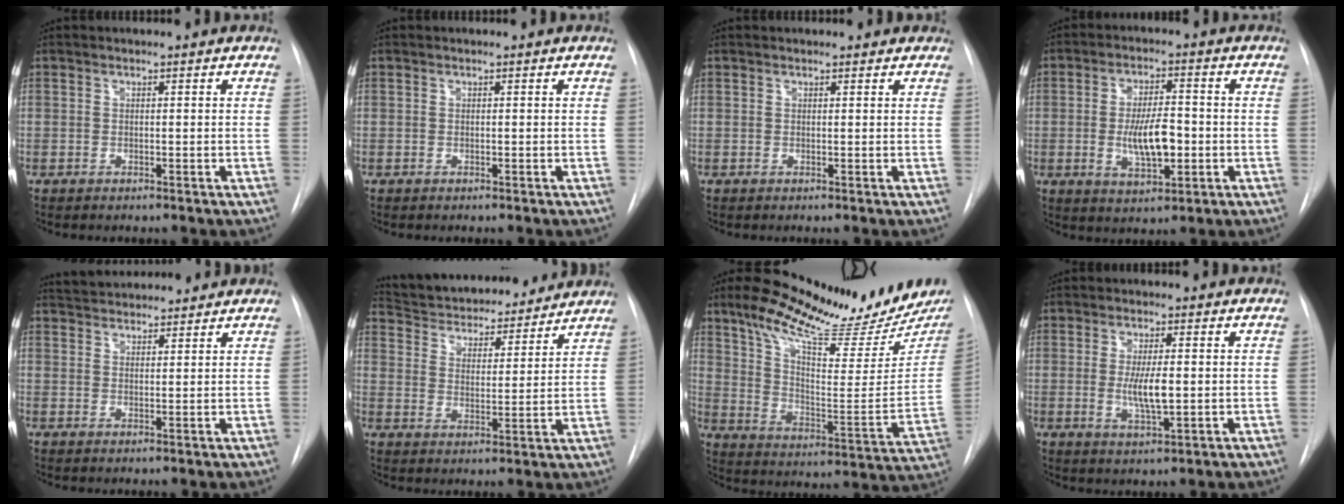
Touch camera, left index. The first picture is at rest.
{"total": 0.0}
{"total": 1.8, "force": [1.6, 0.9, 0.2], "torque": [0.004, 0.001, 0.007]}
{"total": 8.1, "force": [-1.4, 2.9, 7.4], "torque": [-0.135, -0.004, -0.021]}
{"total": 8.3, "force": [7.9, 1.7, 1.9], "torque": [-0.030, 0.027, 0.116]}
{"total": 18.8, "force": [17.4, 4.7, 5.4], "torque": [-0.087, 0.007, 0.252]}
{"total": 23.4, "force": [19.5, 4.2, 12.2], "torque": [-0.197, -0.045, 0.277]}
{"total": 5.2, "force": [-0.2, 1.2, 5.1], "torque": [-0.097, -0.012, -0.002]}